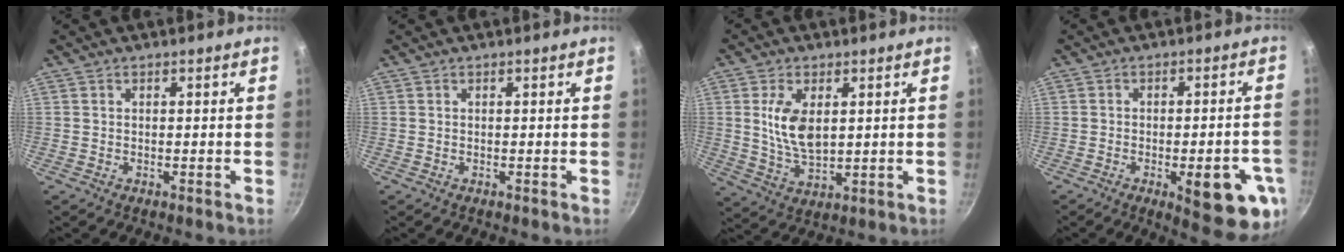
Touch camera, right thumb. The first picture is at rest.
{"total": 0.0}
{"total": 9.2, "force": [2.0, 5.1, 7.4], "torque": [-0.138, -0.018, 0.044]}
{"total": 14.2, "force": [-4.9, 4.7, 12.5], "torque": [-0.128, 0.010, -0.058]}